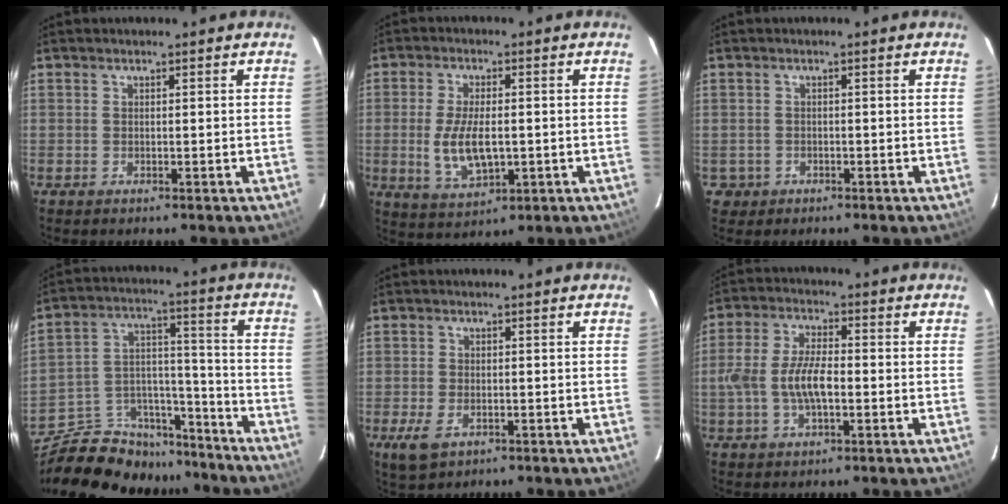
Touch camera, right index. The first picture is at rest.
{"total": 9.1, "force": [-1.1, 4.2, 8.0], "torque": [-0.164, -0.010, -0.012]}
{"total": 2.8, "force": [-0.9, 2.6, 0.3], "torque": [-0.012, 0.004, -0.009]}
{"total": 20.4, "force": [-16.5, 9.7, 7.0], "torque": [-0.151, 0.056, -0.244]}
{"total": 5.2, "force": [-2.5, 3.2, 3.3], "torque": [-0.079, -0.013, -0.042]}
{"total": 8.8, "force": [-1.7, 3.8, 7.7], "torque": [-0.157, 0.006, -0.031]}